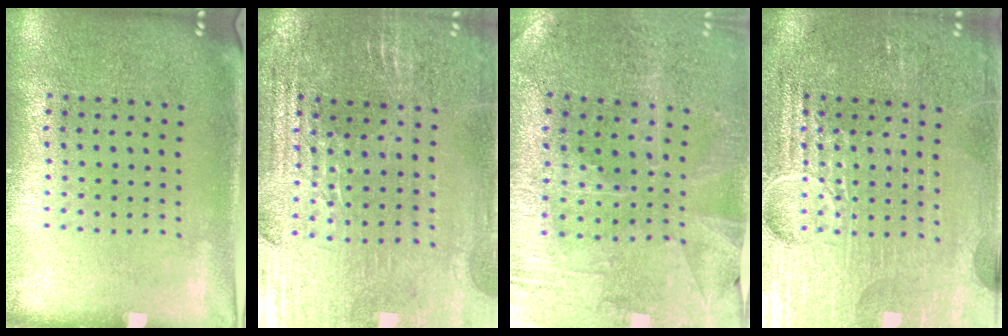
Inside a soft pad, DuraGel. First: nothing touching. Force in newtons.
{"total": 2.9, "press": 2.9, "slide": 0.5}
{"total": 0.9, "press": 0.8, "slide": 0.3}
{"total": 7.1, "press": 7.1, "slide": 0.9}